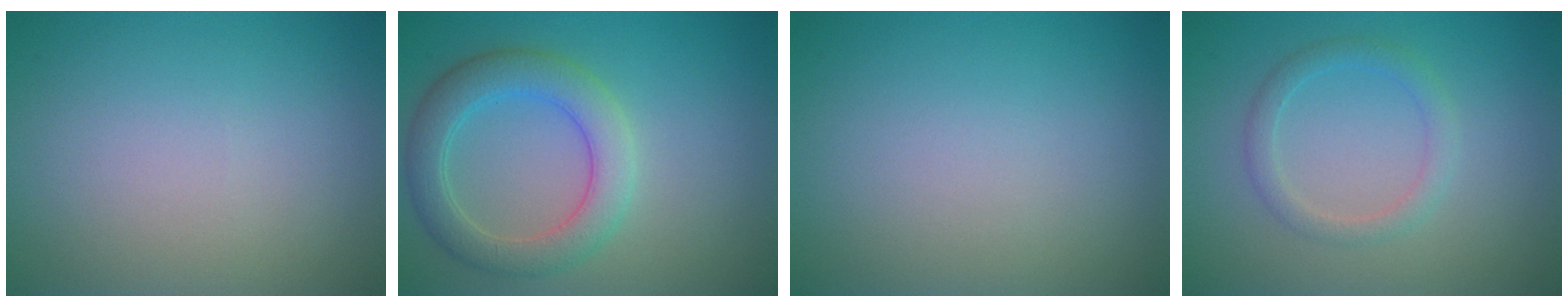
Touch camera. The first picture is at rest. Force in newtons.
{"total": 4.8, "press": 4.8, "slide": 0.4}
{"total": 0.0}
{"total": 1.9, "press": 1.9, "slide": 0.1}